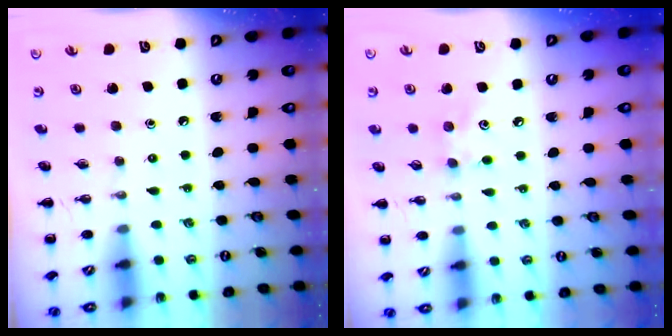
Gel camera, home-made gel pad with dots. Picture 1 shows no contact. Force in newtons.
{"total": 4.2, "press": 4.1, "slide": 0.9}